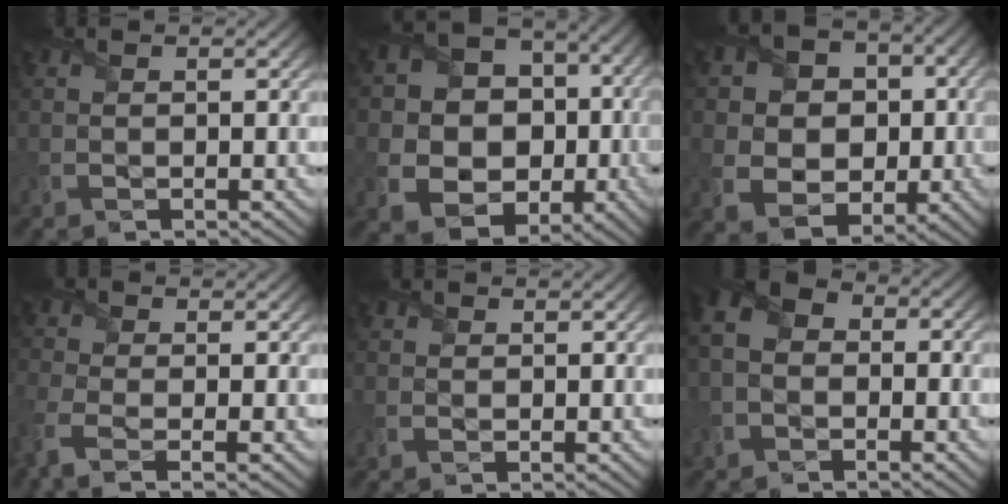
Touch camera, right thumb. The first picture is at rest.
{"total": 14.6, "force": [-1.6, 12.4, 7.5], "torque": [-0.180, -0.025, -0.022]}
{"total": 10.1, "force": [0.1, 8.7, 5.2], "torque": [-0.130, -0.009, -0.015]}
{"total": 4.9, "force": [-2.1, 2.2, 3.8], "torque": [-0.108, -0.012, -0.054]}
{"total": 0.9, "force": [0.5, 0.8, 0.2], "torque": [-0.008, -0.002, 0.009]}
{"total": 7.4, "force": [-0.8, 5.8, 4.5], "torque": [-0.113, 0.006, -0.027]}